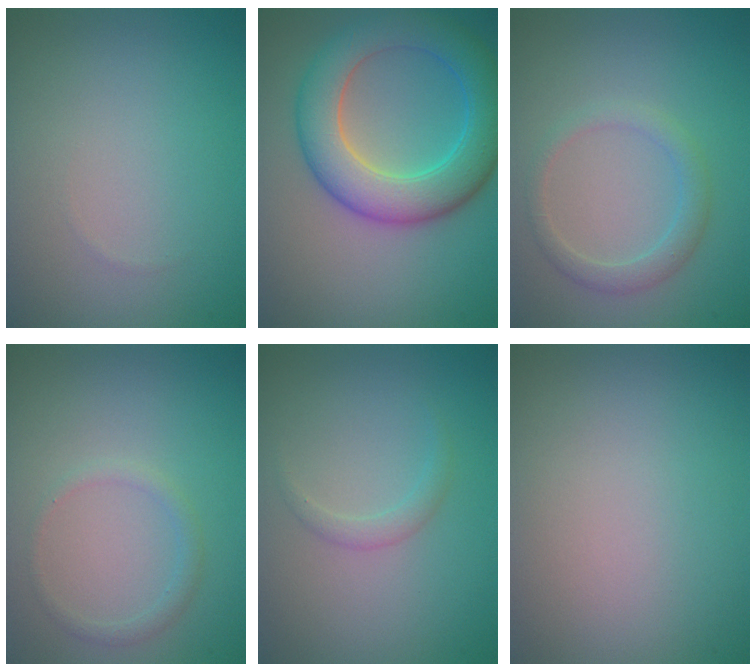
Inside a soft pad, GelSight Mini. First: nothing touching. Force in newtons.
{"total": 7.6, "press": 7.6, "slide": 0.3}
{"total": 2.0, "press": 2.0, "slide": 0.3}
{"total": 1.2, "press": 1.2, "slide": 0.1}
{"total": 1.1, "press": 1.1, "slide": 0.0}
{"total": 0.0}